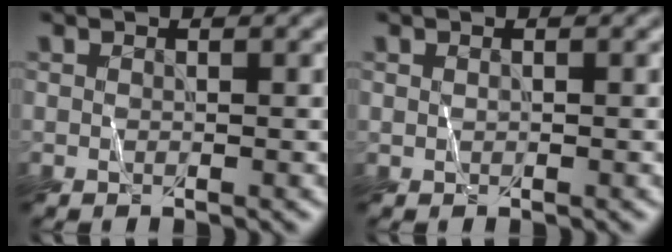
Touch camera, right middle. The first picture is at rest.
{"total": 0.0}